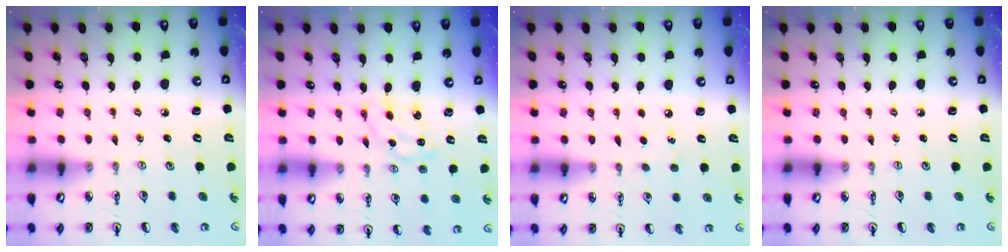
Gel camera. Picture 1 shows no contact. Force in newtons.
{"total": 1.7, "press": 1.7, "slide": 0.3}
{"total": 5.1, "press": 5.1, "slide": 0.5}
{"total": 0.0}